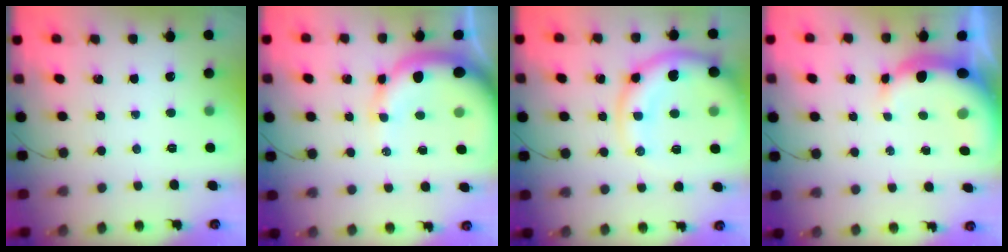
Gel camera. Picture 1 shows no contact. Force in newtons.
{"total": 12.2, "press": 11.9, "slide": 2.5}
{"total": 13.7, "press": 13.3, "slide": 3.5}
{"total": 8.0, "press": 7.8, "slide": 1.6}